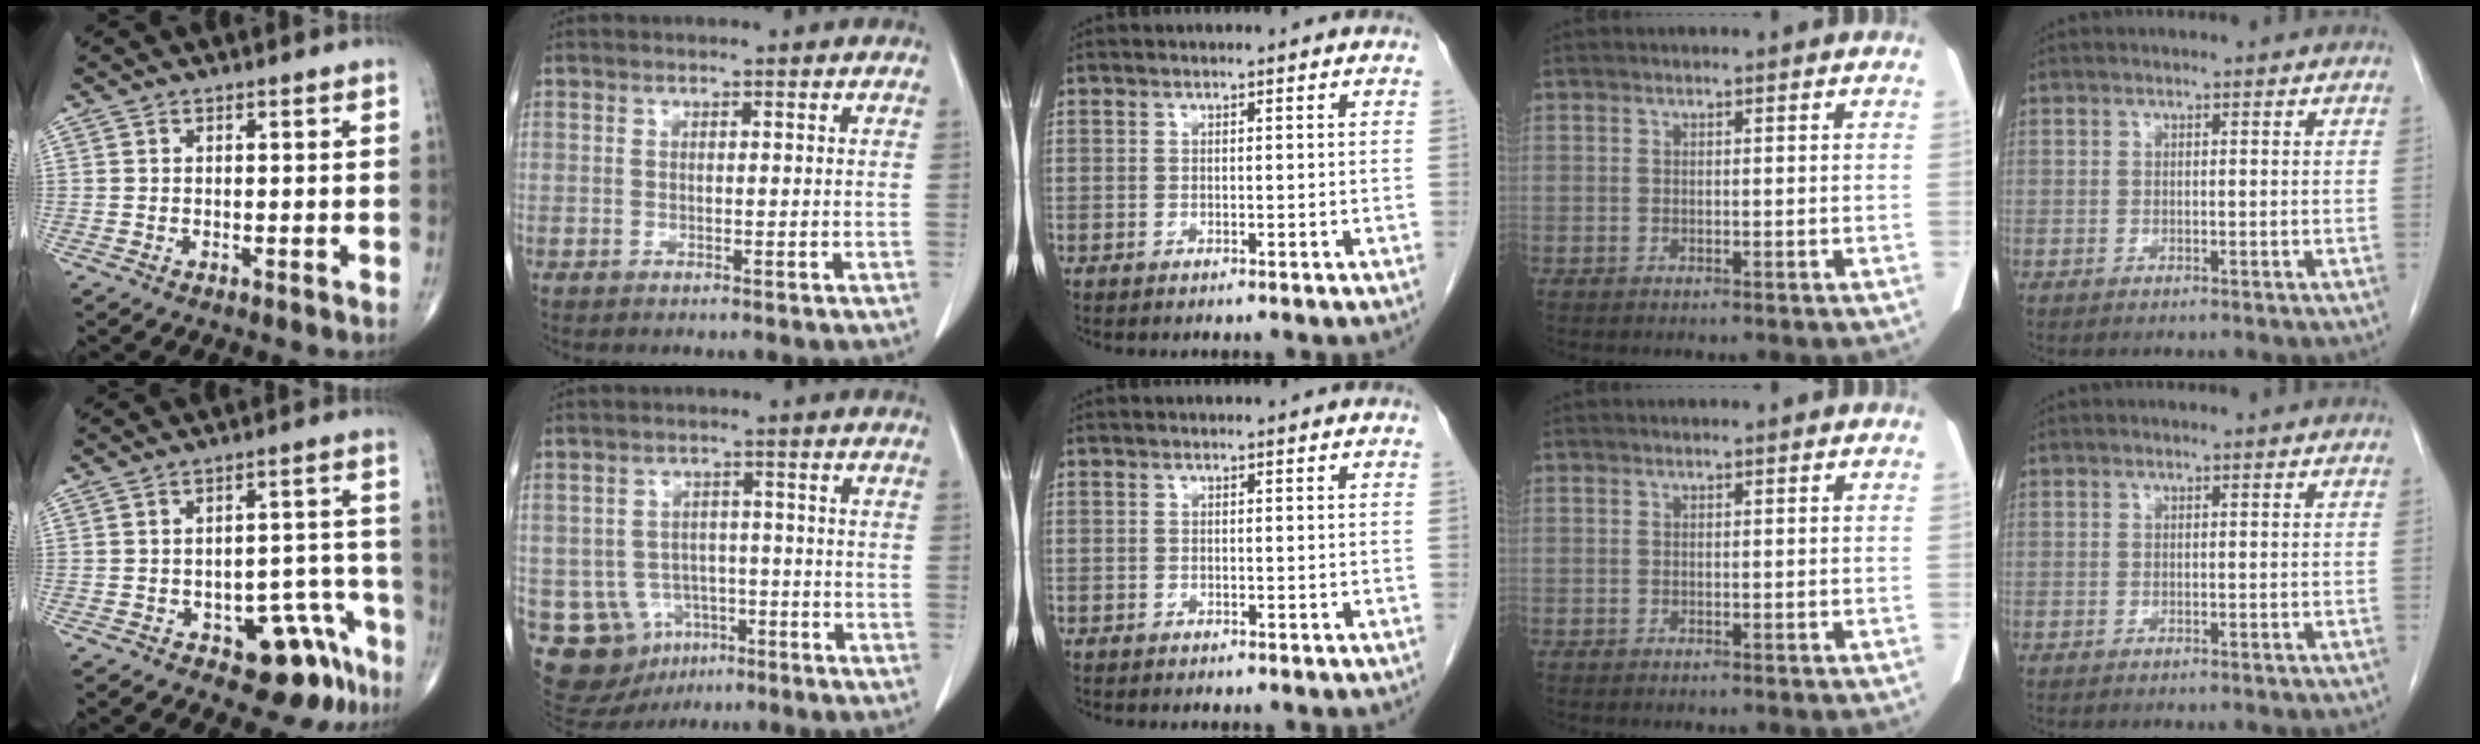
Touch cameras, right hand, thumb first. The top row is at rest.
{"thumb": {"total": 10.7, "force": [-6.4, 5.4, 6.6], "torque": [-0.038, 0.059, -0.078]}, "index": {"total": 10.5, "force": [-4.0, 9.2, 3.2], "torque": [-0.067, 0.020, -0.043]}, "middle": {"total": 0.6, "force": [-0.5, 0.3, 0.2], "torque": [-0.009, 0.001, -0.011]}}